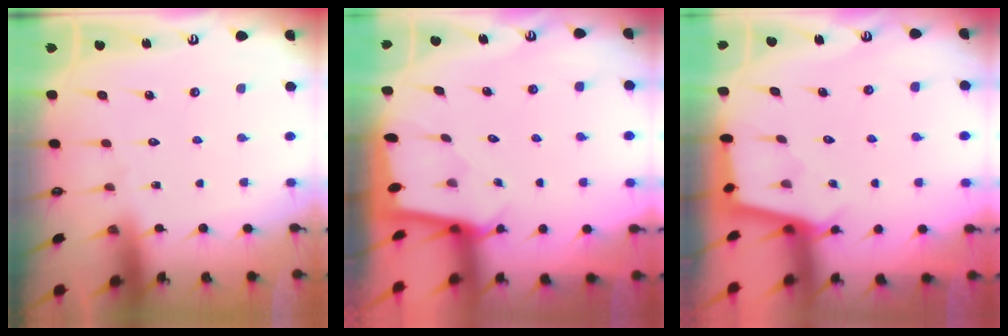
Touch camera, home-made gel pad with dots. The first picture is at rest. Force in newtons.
{"total": 1.7, "press": 1.7, "slide": 0.2}
{"total": 2.8, "press": 2.7, "slide": 0.3}